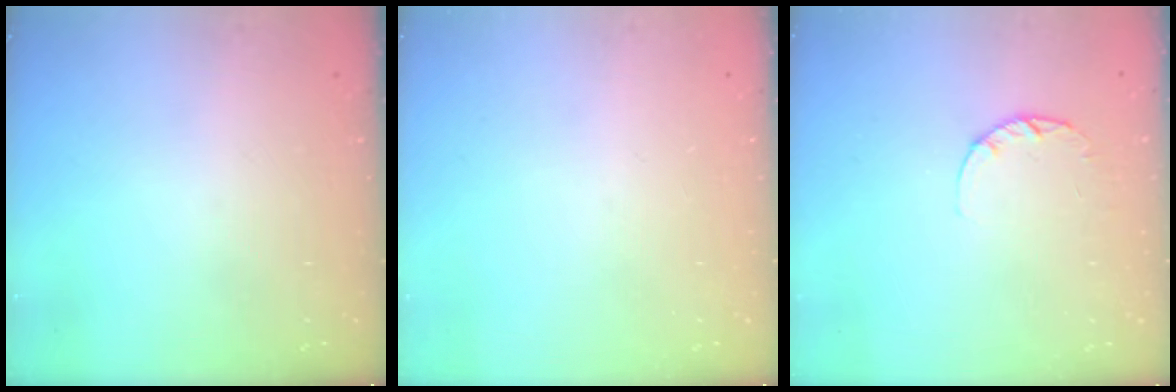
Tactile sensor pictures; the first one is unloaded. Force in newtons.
{"total": 0.0}
{"total": 2.6, "press": 2.5, "slide": 0.4}